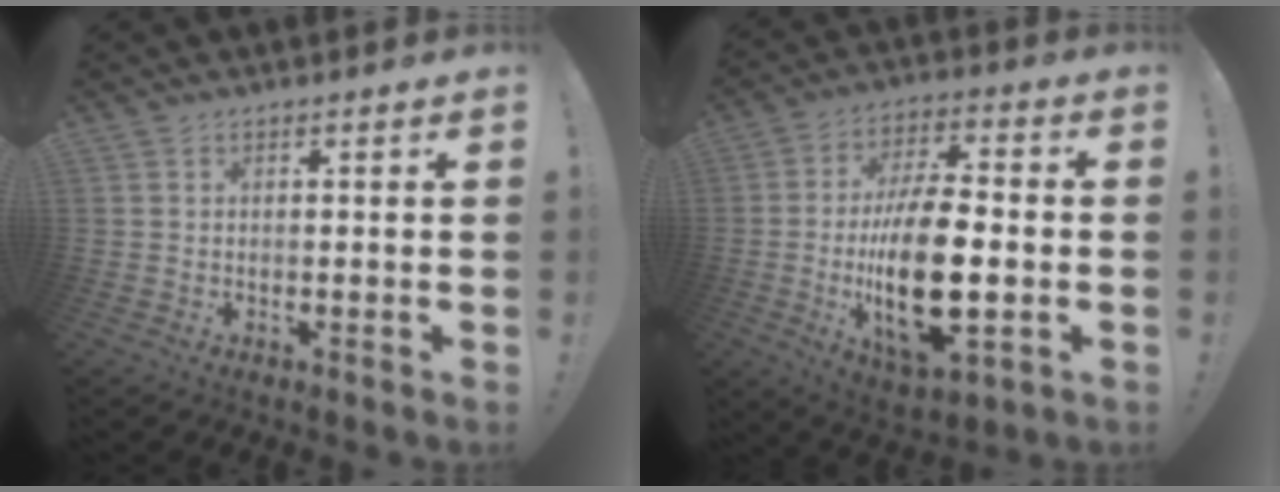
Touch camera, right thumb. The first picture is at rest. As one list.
[{"total": 21.3, "force": [-3.7, 9.2, 18.9], "torque": [-0.348, -0.001, -0.058]}]